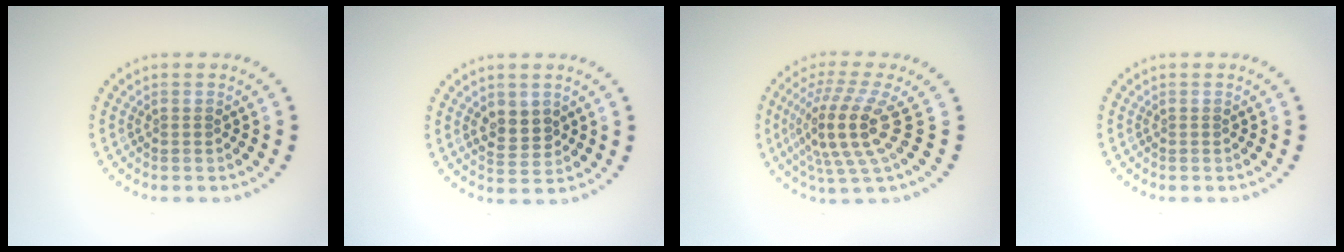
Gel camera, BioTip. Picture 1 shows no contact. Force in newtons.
{"total": 2.5, "press": 2.4, "slide": 0.6}
{"total": 5.2, "press": 4.1, "slide": 3.2}
{"total": 0.0}